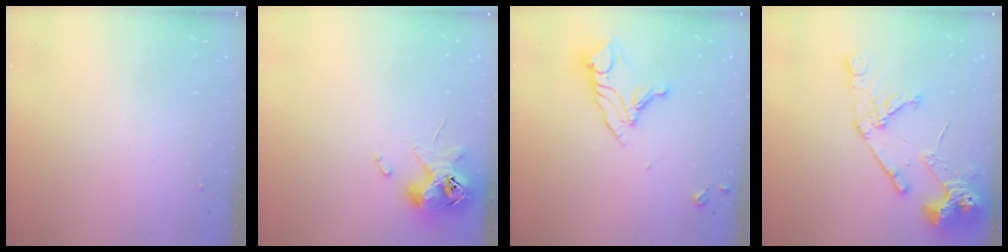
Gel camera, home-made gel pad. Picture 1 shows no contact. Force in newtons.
{"total": 11.8, "press": 11.6, "slide": 1.9}
{"total": 12.2, "press": 12.1, "slide": 1.2}
{"total": 17.1, "press": 17.0, "slide": 2.1}